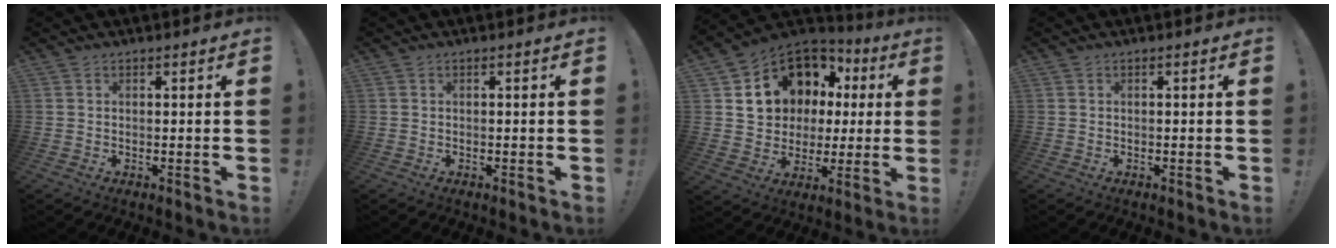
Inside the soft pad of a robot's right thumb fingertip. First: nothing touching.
{"total": 0.0}
{"total": 15.5, "force": [5.9, 12.8, 6.6], "torque": [-0.097, -0.030, 0.137]}
{"total": 0.0}